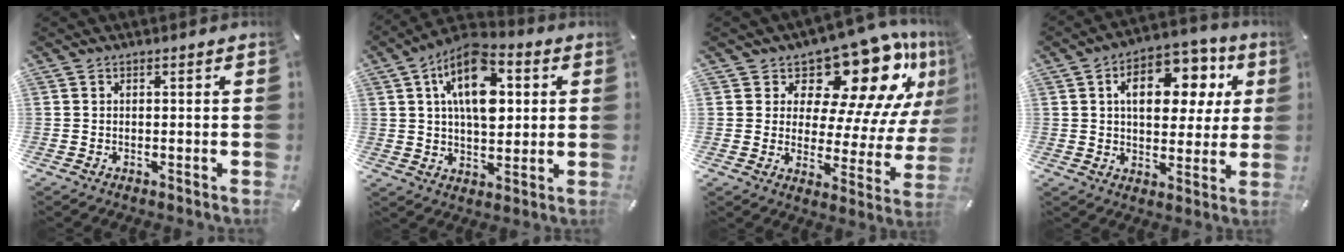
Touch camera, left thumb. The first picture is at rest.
{"total": 15.3, "force": [4.6, 9.0, 11.5], "torque": [-0.203, -0.009, 0.078]}
{"total": 17.2, "force": [11.8, 8.2, 9.4], "torque": [-0.127, -0.108, 0.196]}
{"total": 14.5, "force": [5.0, 9.3, 9.9], "torque": [-0.140, -0.011, 0.082]}